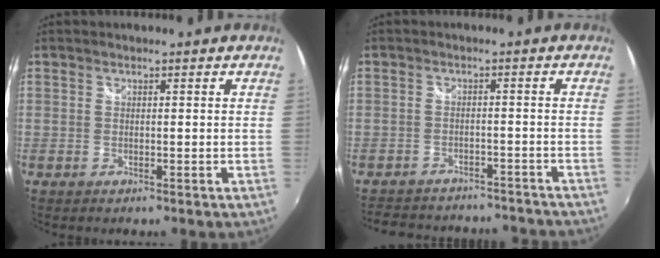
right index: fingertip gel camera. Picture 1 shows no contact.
{"total": 16.6, "force": [-14.6, 5.6, 5.5], "torque": [-0.121, 0.021, -0.185]}